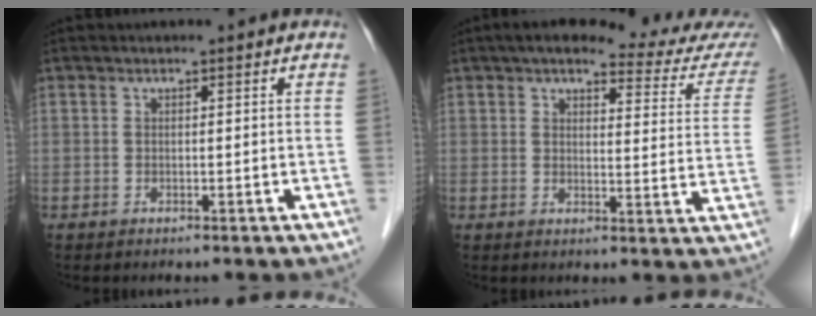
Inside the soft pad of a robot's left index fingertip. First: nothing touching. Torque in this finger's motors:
{"motor_torque": [0.97, -1.17, 0.17, 0.00]}